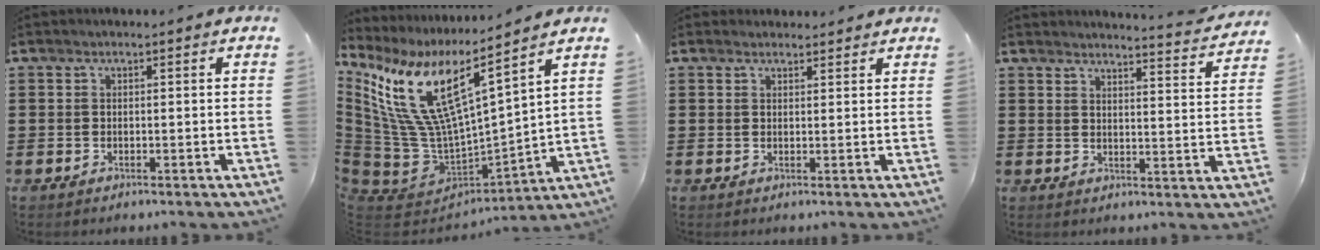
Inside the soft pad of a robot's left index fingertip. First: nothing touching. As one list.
[{"total": 13.1, "force": [7.4, 4.5, 9.8], "torque": [-0.238, -0.061, 0.123]}, {"total": 1.6, "force": [1.5, 0.4, 0.2], "torque": [-0.006, 0.002, 0.030]}, {"total": 3.6, "force": [3.5, -0.4, 0.6], "torque": [-0.022, -0.028, 0.058]}]